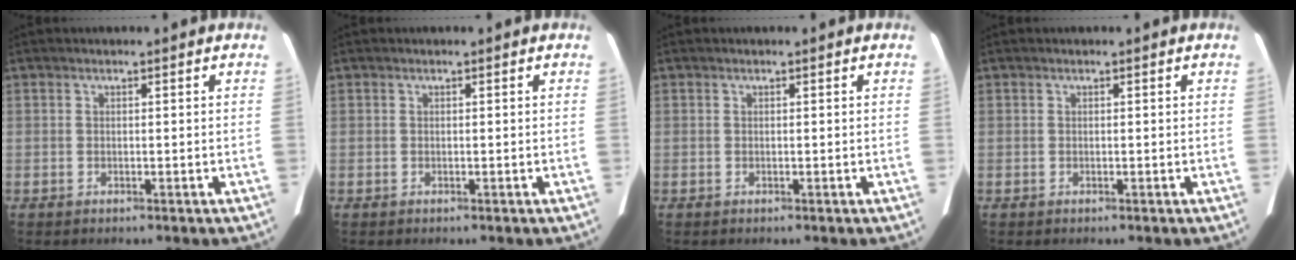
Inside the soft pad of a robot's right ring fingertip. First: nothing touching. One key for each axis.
{"total": 0.0}
{"total": 0.0}
{"total": 0.0}